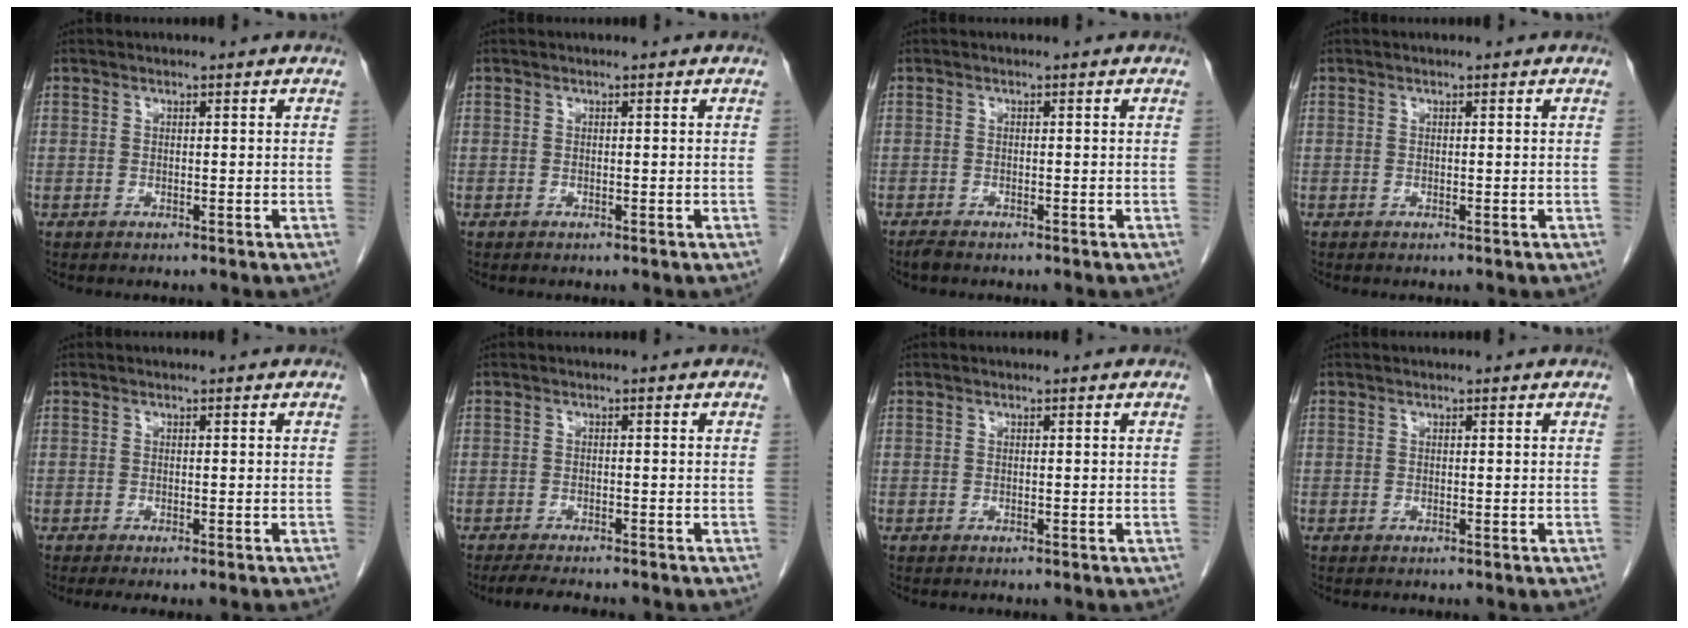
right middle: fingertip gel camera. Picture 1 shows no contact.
{"total": 0.0}
{"total": 1.0, "force": [-0.9, 0.2, 0.4], "torque": [-0.016, -0.003, -0.017]}
{"total": 0.0}
{"total": 3.7, "force": [-3.3, -0.3, 1.8], "torque": [-0.016, -0.004, -0.043]}
{"total": 5.9, "force": [-5.1, 0.8, 2.8], "torque": [-0.043, -0.011, -0.073]}
{"total": 0.0}
{"total": 0.0}